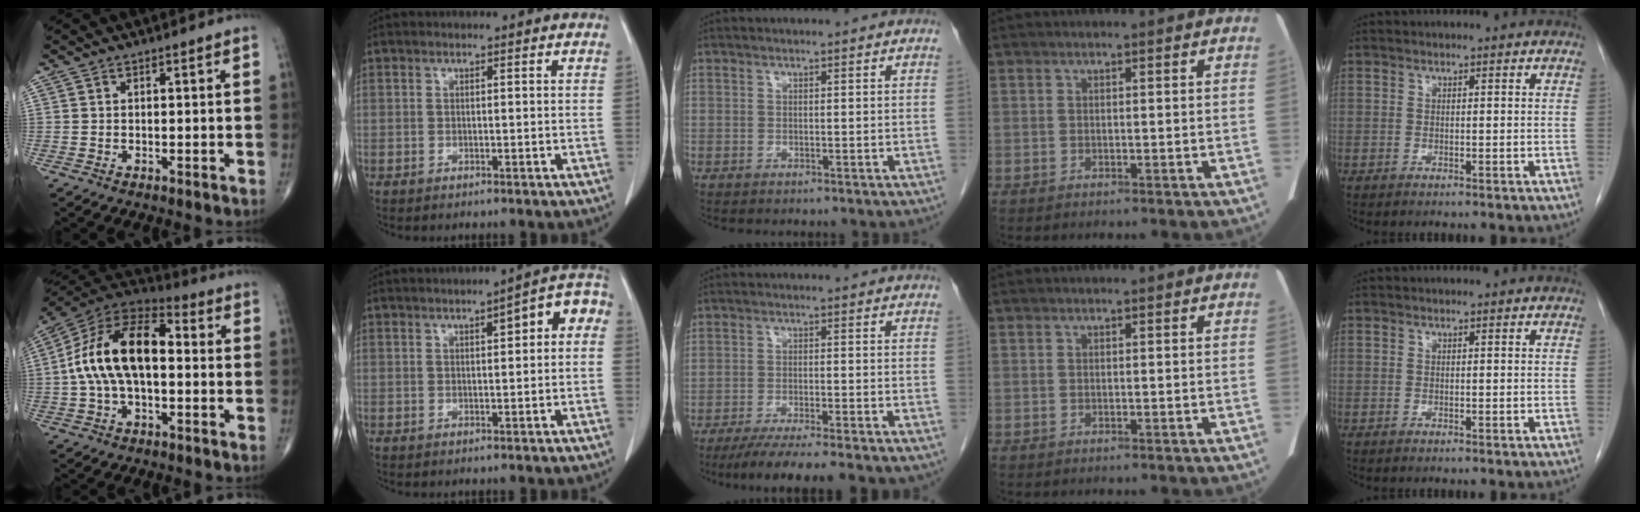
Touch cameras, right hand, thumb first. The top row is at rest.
{"thumb": {"total": 17.5, "force": [0.3, 9.5, 14.8], "torque": [-0.269, 0.043, -0.006]}, "index": {"total": 6.0, "force": [1.2, 1.6, 5.6], "torque": [-0.066, 0.028, 0.007]}, "middle": {"total": 9.6, "force": [-7.4, 0.4, 6.1], "torque": [-0.082, -0.018, -0.111]}}